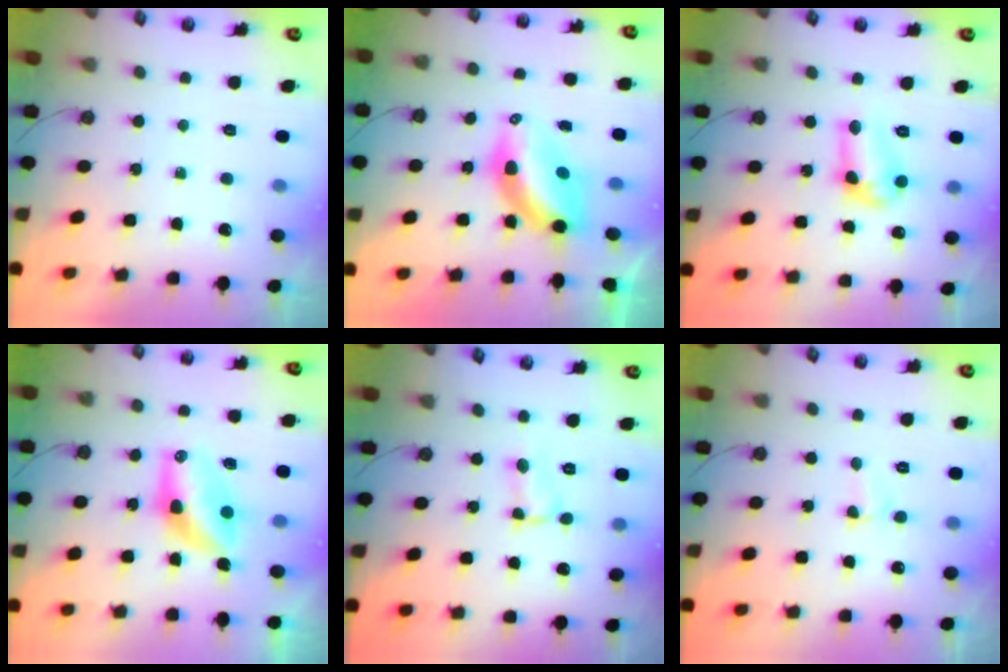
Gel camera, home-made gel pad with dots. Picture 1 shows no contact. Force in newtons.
{"total": 8.6, "press": 8.6, "slide": 0.8}
{"total": 11.7, "press": 11.6, "slide": 0.7}
{"total": 9.9, "press": 9.1, "slide": 4.1}
{"total": 1.4, "press": 1.4, "slide": 0.0}
{"total": 2.7, "press": 2.6, "slide": 0.7}